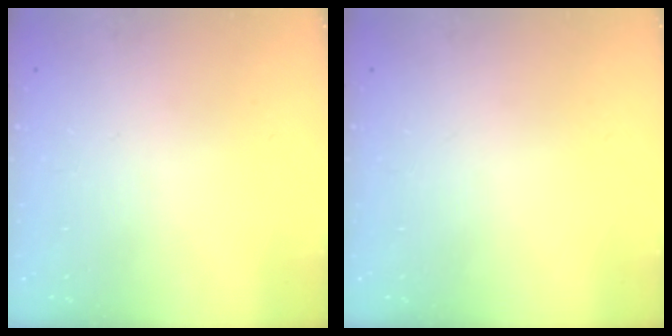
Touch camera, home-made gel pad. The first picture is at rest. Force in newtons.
{"total": 0.0}